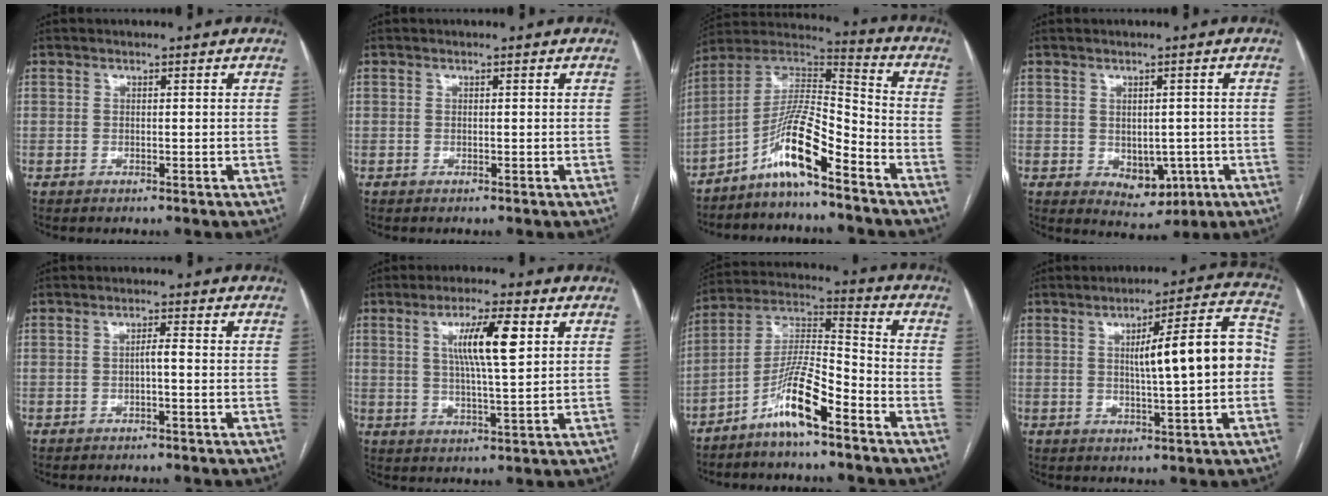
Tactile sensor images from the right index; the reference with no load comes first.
{"total": 0.0}
{"total": 11.8, "force": [-7.4, 1.6, 9.1], "torque": [-0.179, 0.021, -0.138]}
{"total": 5.4, "force": [-1.2, 3.6, 3.8], "torque": [-0.044, -0.001, 0.000]}
{"total": 1.5, "force": [-0.4, 0.1, 1.5], "torque": [-0.024, 0.003, -0.006]}
{"total": 8.9, "force": [2.8, 0.8, 8.4], "torque": [-0.150, 0.004, 0.050]}
{"total": 10.7, "force": [-6.6, 1.5, 8.3], "torque": [-0.169, 0.007, -0.129]}
{"total": 12.8, "force": [0.5, 1.6, 12.7], "torque": [-0.173, 0.035, 0.007]}